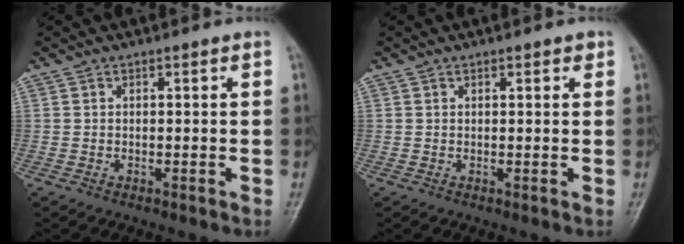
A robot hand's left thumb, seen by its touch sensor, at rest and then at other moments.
{"total": 1.3, "force": [0.9, 0.6, 0.8], "torque": [-0.004, -0.002, 0.008]}